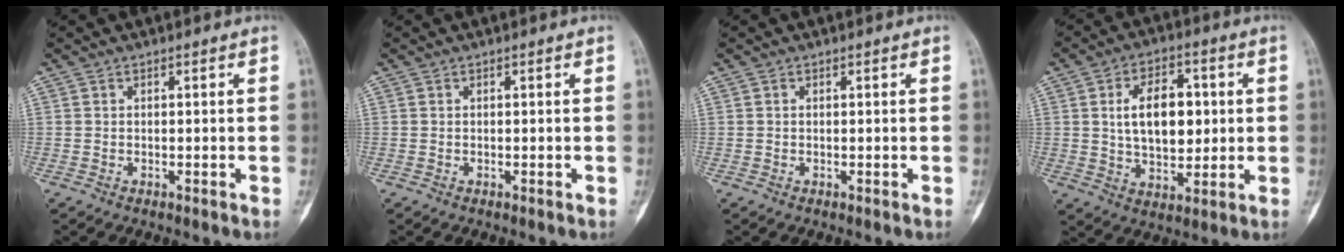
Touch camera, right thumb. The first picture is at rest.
{"total": 0.0}
{"total": 0.0}
{"total": 12.4, "force": [1.8, 7.5, 9.6], "torque": [-0.126, 0.001, 0.033]}